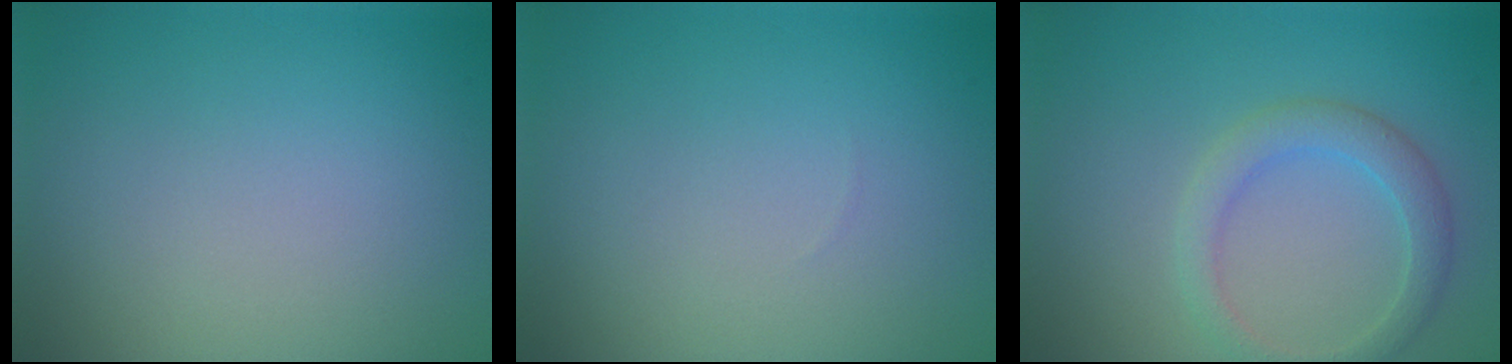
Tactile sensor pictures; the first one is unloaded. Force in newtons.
{"total": 0.0}
{"total": 2.8, "press": 2.8, "slide": 0.3}